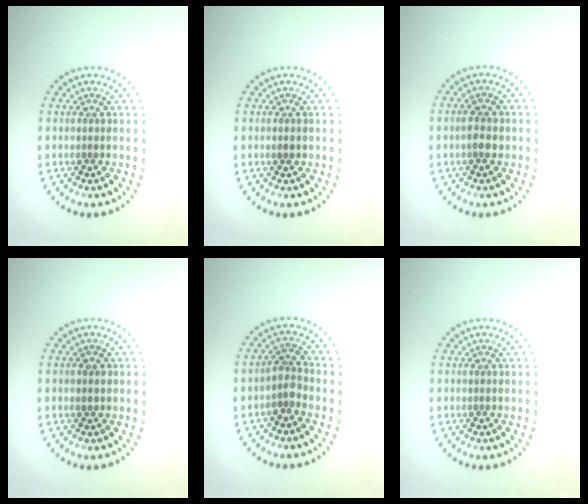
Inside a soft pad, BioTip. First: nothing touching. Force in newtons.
{"total": 0.8, "press": 0.8, "slide": 0.2}
{"total": 1.7, "press": 1.7, "slide": 0.2}
{"total": 1.0, "press": 1.0, "slide": 0.2}
{"total": 1.9, "press": 1.5, "slide": 1.2}
{"total": 0.0}